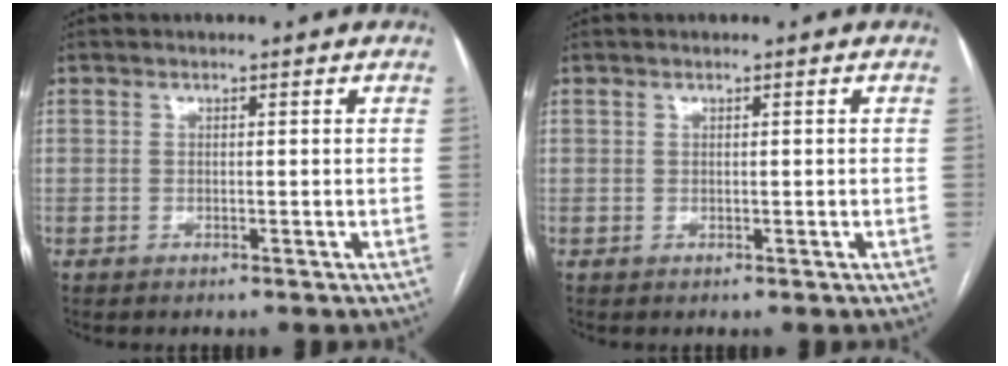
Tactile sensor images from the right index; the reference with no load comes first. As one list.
[{"total": 0.0}]